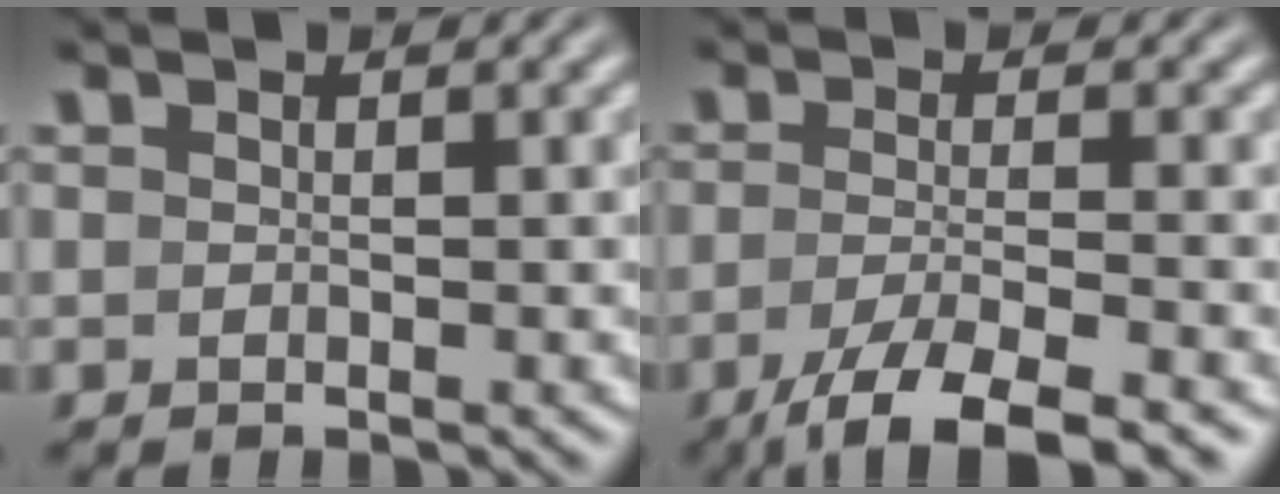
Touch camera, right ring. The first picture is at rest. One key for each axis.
{"total": 7.3, "fx": -5.4, "fy": 1.9, "fz": 4.5, "tx": -0.077, "ty": -0.030, "tz": -0.068}